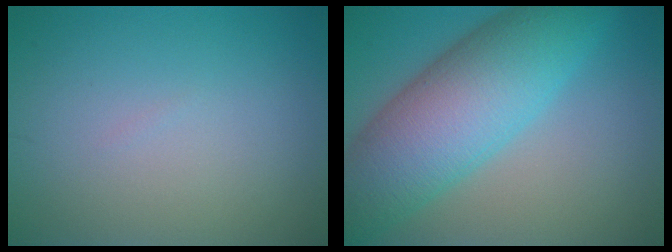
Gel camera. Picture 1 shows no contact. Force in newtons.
{"total": 10.6, "press": 10.6, "slide": 0.1}